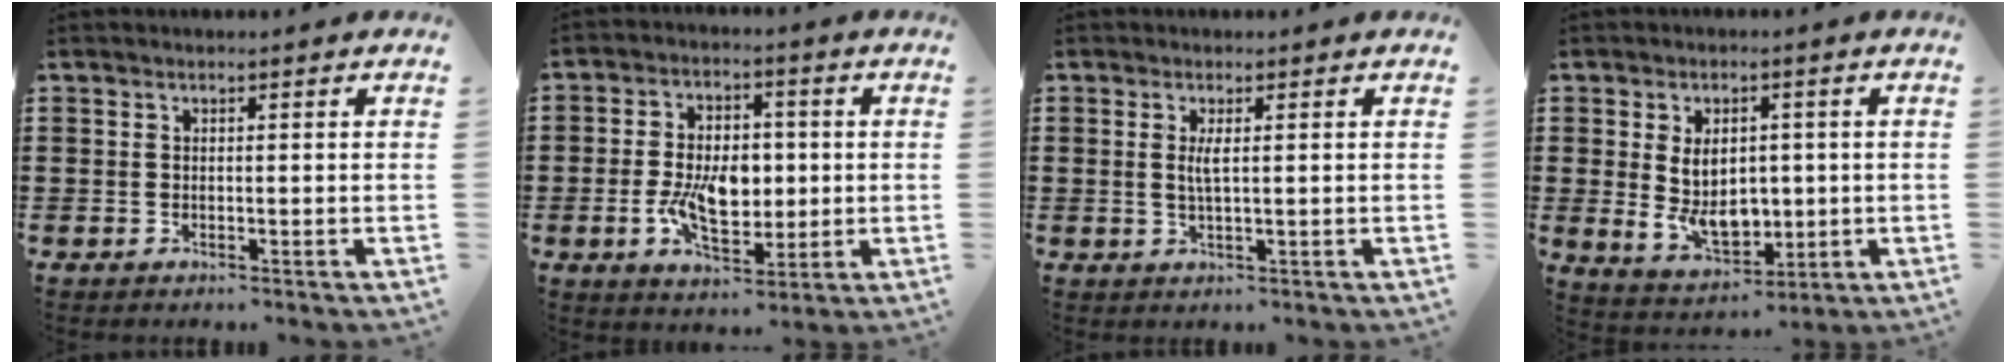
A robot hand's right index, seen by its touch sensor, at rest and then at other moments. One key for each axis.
{"total": 8.6, "fx": -0.8, "fy": 5.3, "fz": 6.7, "tx": -0.125, "ty": 0.003, "tz": -0.019}
{"total": 2.3, "fx": 0.4, "fy": 0.4, "fz": 2.2, "tx": -0.044, "ty": -0.001, "tz": 0.005}
{"total": 7.6, "fx": 0.1, "fy": 5.1, "fz": 5.6, "tx": -0.098, "ty": 0.003, "tz": -0.003}